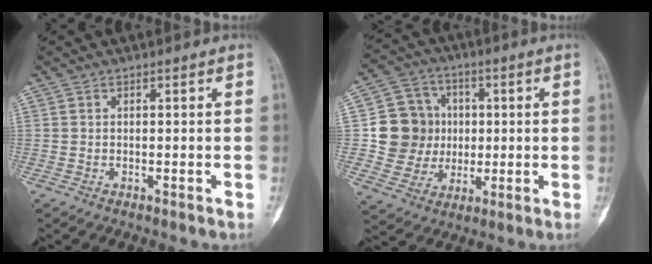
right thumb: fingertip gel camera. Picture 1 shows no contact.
{"total": 12.4, "force": [0.8, 11.6, 4.0], "torque": [-0.025, 0.013, 0.021]}